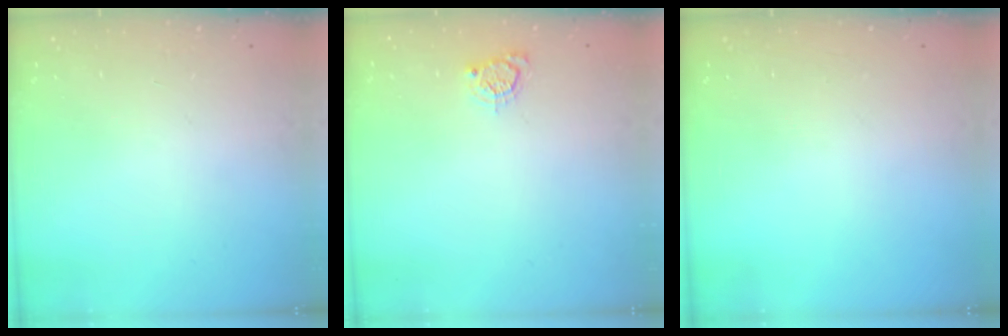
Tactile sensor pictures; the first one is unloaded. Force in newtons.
{"total": 3.3, "press": 3.3, "slide": 0.5}
{"total": 0.0}